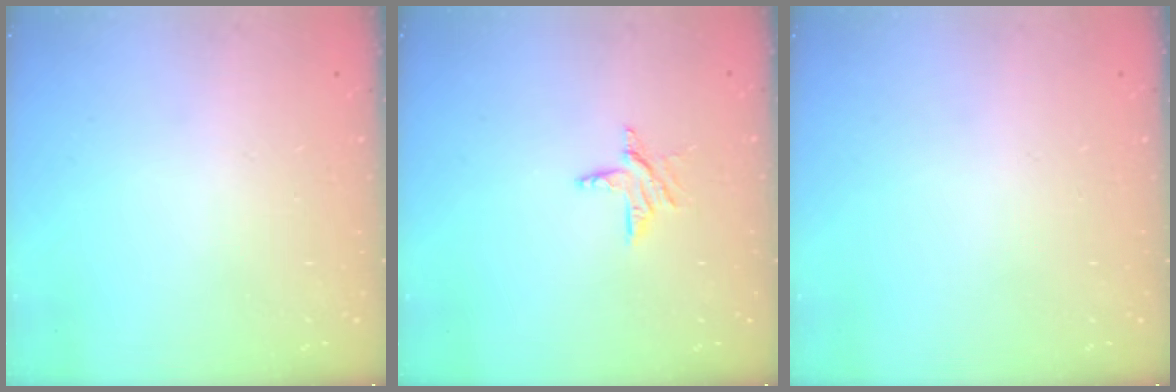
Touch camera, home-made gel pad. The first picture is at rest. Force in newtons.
{"total": 6.6, "press": 6.6, "slide": 0.6}
{"total": 0.0}